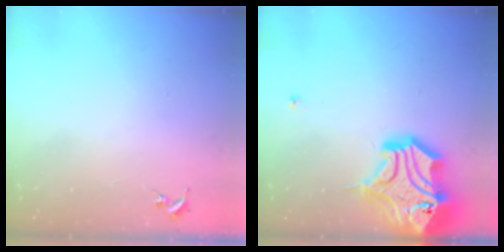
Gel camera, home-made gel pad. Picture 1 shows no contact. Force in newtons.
{"total": 23.5, "press": 23.3, "slide": 3.4}